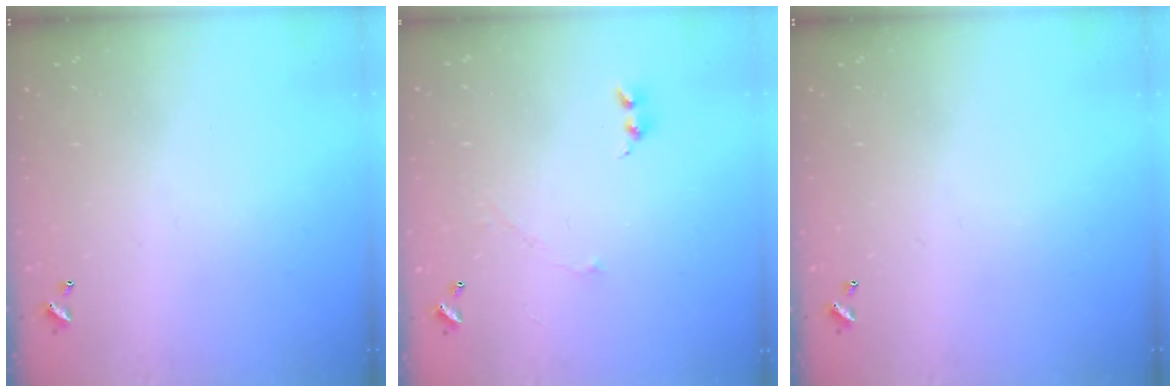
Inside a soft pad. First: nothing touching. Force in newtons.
{"total": 2.4, "press": 2.3, "slide": 0.7}
{"total": 0.0}